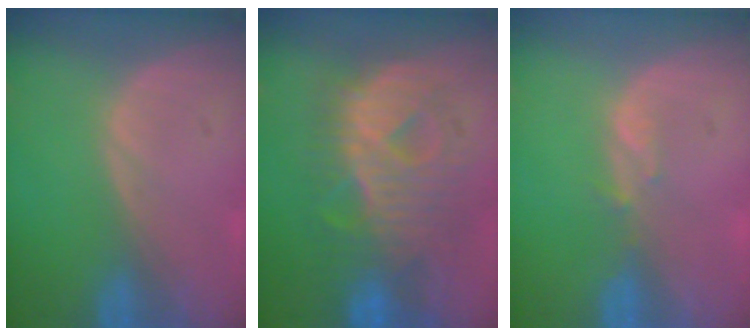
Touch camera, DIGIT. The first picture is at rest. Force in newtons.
{"total": 10.4, "press": 10.3, "slide": 0.9}
{"total": 1.1, "press": 1.1, "slide": 0.2}